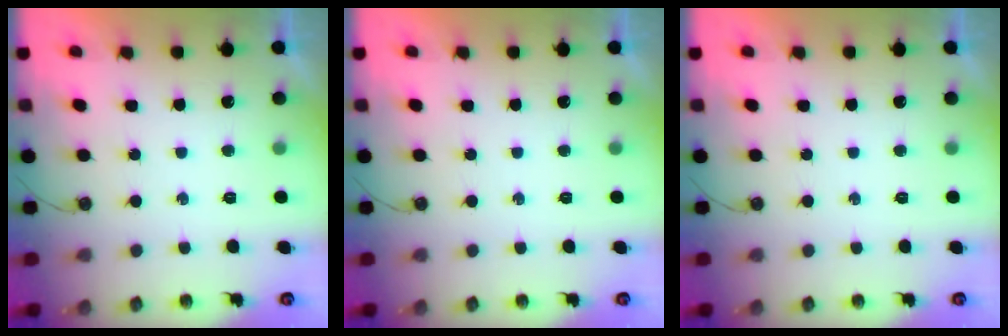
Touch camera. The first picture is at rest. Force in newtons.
{"total": 0.0}
{"total": 0.0}